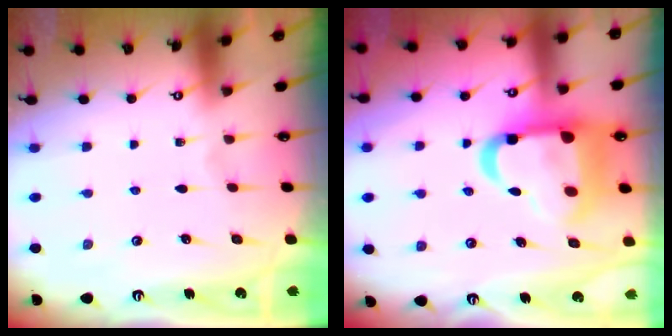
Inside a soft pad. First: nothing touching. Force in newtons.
{"total": 17.9, "press": 17.7, "slide": 2.2}